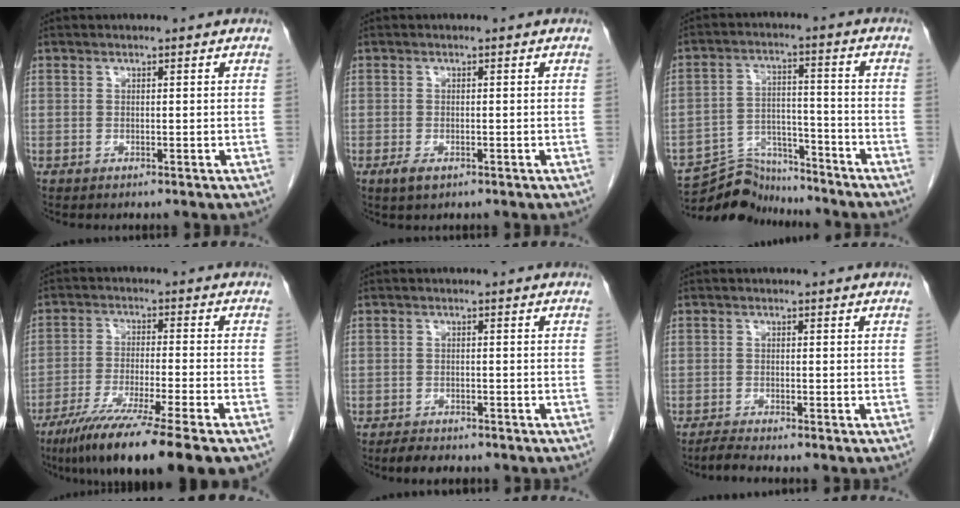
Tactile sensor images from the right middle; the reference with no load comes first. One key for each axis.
{"total": 2.0, "fx": -1.1, "fy": 0.9, "fz": 1.5, "tx": -0.033, "ty": -0.002, "tz": -0.014}
{"total": 9.2, "fx": -9.0, "fy": 1.9, "fz": -0.4, "tx": 0.008, "ty": 0.028, "tz": -0.159}
{"total": 14.8, "fx": -10.6, "fy": -0.4, "fz": 10.3, "tx": -0.167, "ty": -0.047, "tz": -0.171}
{"total": 3.5, "fx": -3.0, "fy": 1.4, "fz": 1.3, "tx": -0.026, "ty": -0.004, "tz": -0.043}
{"total": 1.8, "fx": -1.7, "fy": -0.4, "fz": 0.5, "tx": -0.022, "ty": -0.009, "tz": -0.035}